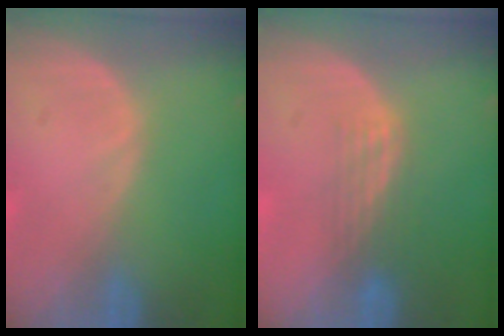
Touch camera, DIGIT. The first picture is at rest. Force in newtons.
{"total": 3.2, "press": 2.6, "slide": 1.8}